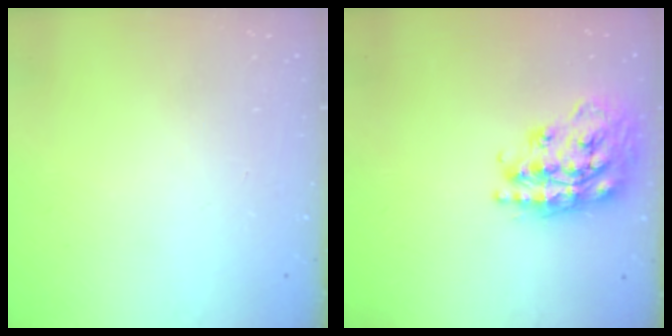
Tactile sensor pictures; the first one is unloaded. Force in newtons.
{"total": 20.8, "press": 20.8, "slide": 1.4}